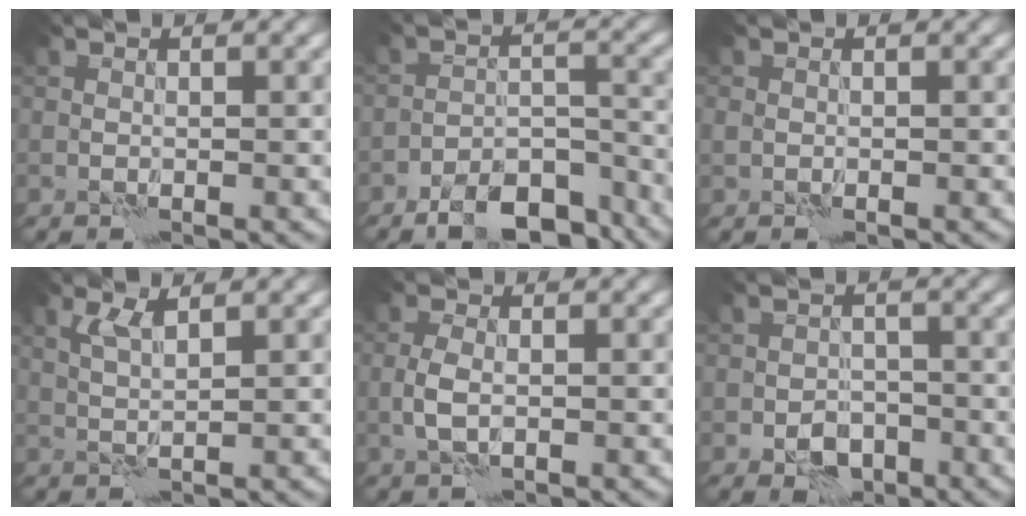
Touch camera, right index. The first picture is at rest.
{"total": 8.2, "force": [-6.6, 3.0, 3.9], "torque": [-0.052, 0.002, -0.106]}
{"total": 0.6, "force": [0.0, 0.6, 0.1], "torque": [-0.001, -0.003, -0.002]}
{"total": 2.1, "force": [1.3, 0.3, 1.7], "torque": [-0.040, 0.001, 0.025]}
{"total": 2.3, "force": [-0.5, 1.2, 2.0], "torque": [-0.046, 0.000, -0.014]}
{"total": 3.4, "force": [-1.7, 2.3, 1.8], "torque": [-0.022, -0.001, -0.033]}